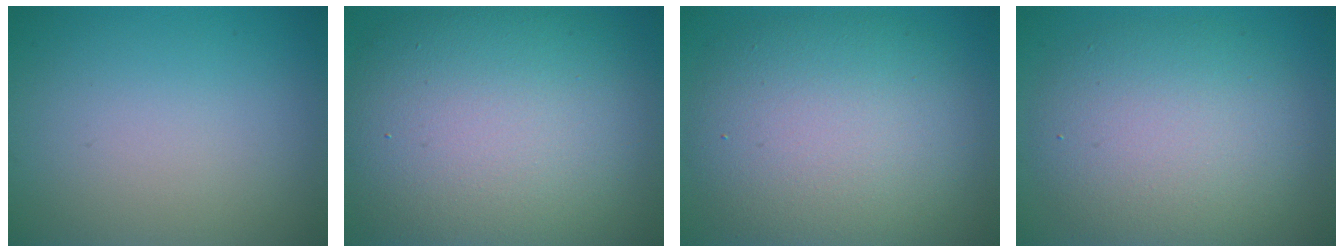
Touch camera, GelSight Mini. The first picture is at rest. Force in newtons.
{"total": 14.0, "press": 14.0, "slide": 0.8}
{"total": 9.9, "press": 9.9, "slide": 0.5}
{"total": 7.7, "press": 7.7, "slide": 0.2}